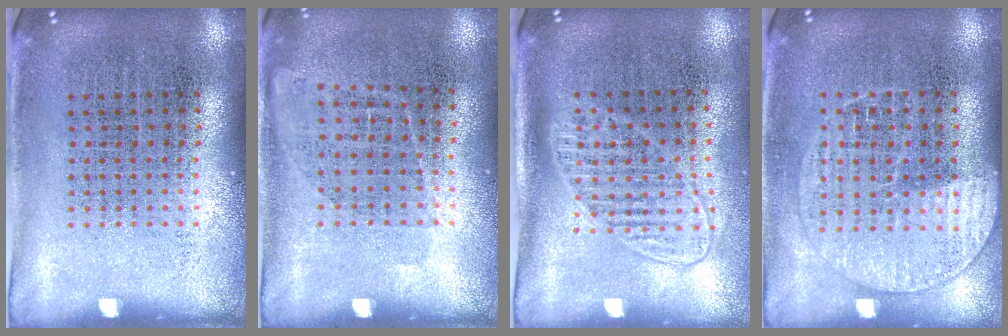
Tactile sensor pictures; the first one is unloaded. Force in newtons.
{"total": 1.1, "press": 0.9, "slide": 0.7}
{"total": 1.4, "press": 1.2, "slide": 0.7}
{"total": 1.4, "press": 1.3, "slide": 0.5}